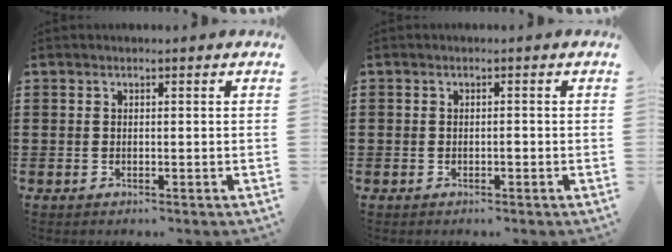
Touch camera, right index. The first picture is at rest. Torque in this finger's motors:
{"motor_torque": [0.30, 0.41, 0.07, 0.01]}